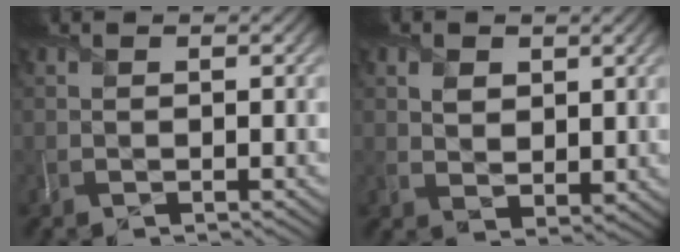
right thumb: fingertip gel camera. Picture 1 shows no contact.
{"total": 2.9, "force": [1.5, 2.1, 1.4], "torque": [-0.038, -0.006, 0.029]}